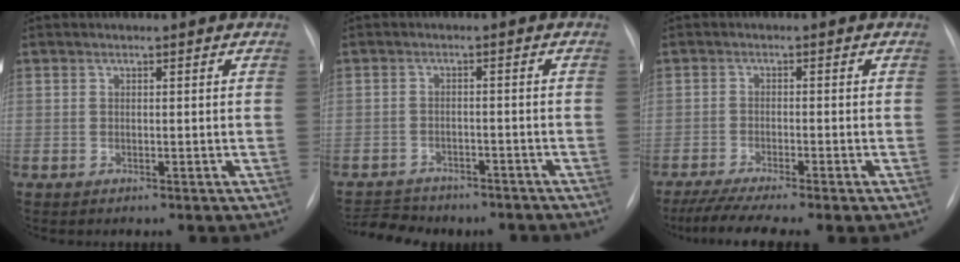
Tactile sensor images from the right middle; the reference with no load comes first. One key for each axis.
{"total": 8.7, "fx": -7.6, "fy": 3.7, "fz": 1.8, "tx": -0.038, "ty": 0.008, "tz": -0.102}
{"total": 7.3, "fx": -5.7, "fy": -0.1, "fz": 4.5, "tx": -0.075, "ty": -0.017, "tz": -0.093}